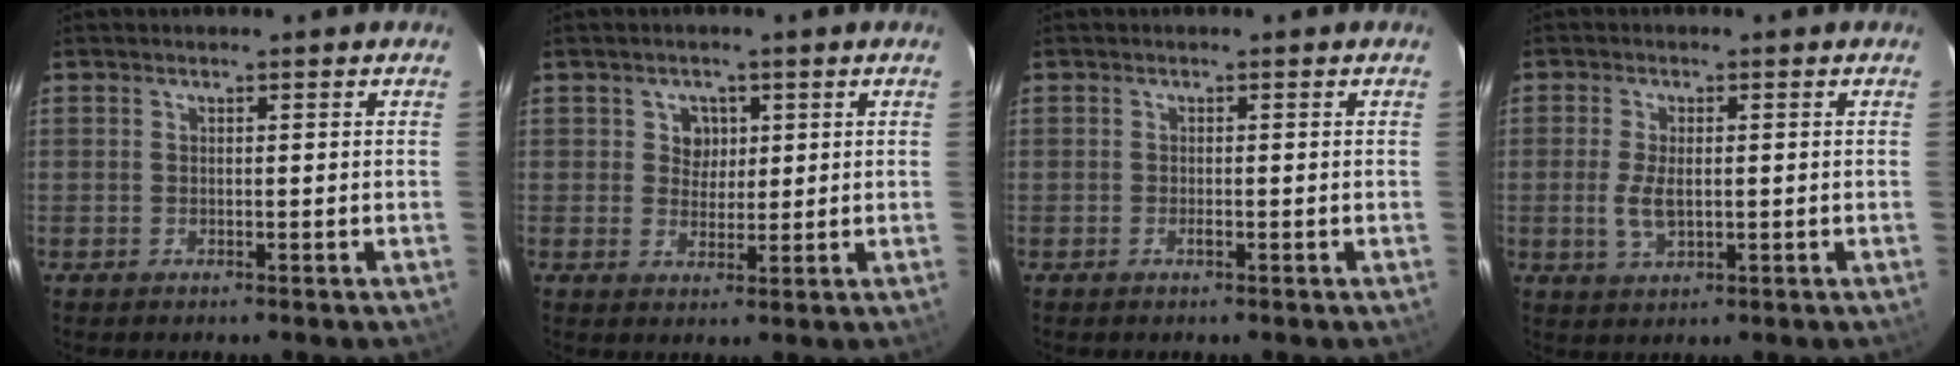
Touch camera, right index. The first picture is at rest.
{"total": 3.5, "force": [1.1, 3.2, 0.8], "torque": [-0.007, 0.010, 0.019]}
{"total": 0.8, "force": [-0.4, 0.3, 0.5], "torque": [-0.011, 0.000, -0.008]}
{"total": 4.8, "force": [-0.5, 2.2, 4.2], "torque": [-0.089, -0.007, -0.009]}